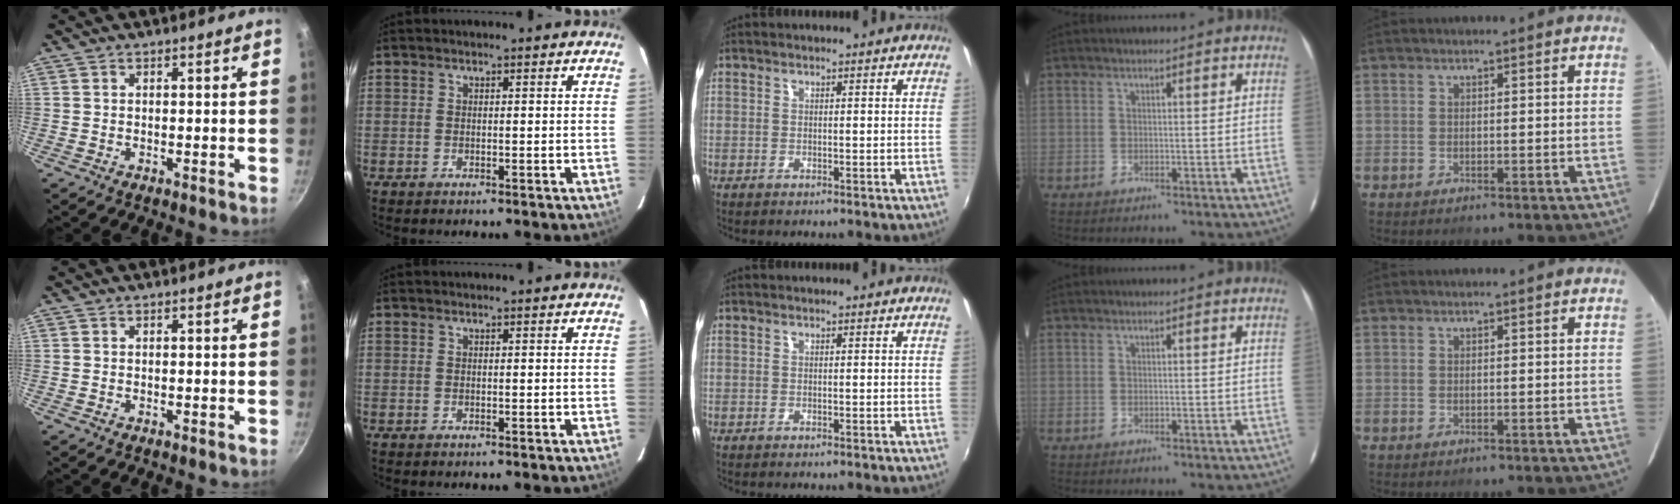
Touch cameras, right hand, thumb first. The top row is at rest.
{}